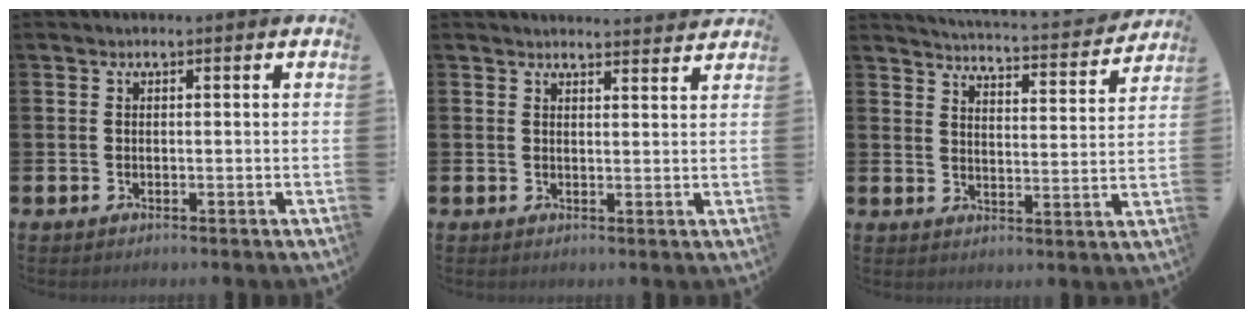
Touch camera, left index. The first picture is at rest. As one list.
[{"total": 2.7, "force": [2.7, 0.0, -0.1], "torque": [0.007, -0.019, 0.046]}, {"total": 4.5, "force": [4.4, -0.2, 0.6], "torque": [-0.027, -0.041, 0.071]}]